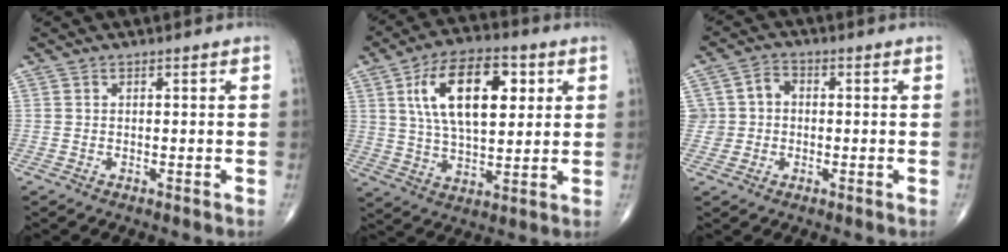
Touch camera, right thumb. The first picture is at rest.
{"total": 16.8, "force": [5.1, 8.4, 13.7], "torque": [-0.210, -0.004, 0.089]}
{"total": 5.1, "force": [-0.1, 4.8, 1.6], "torque": [-0.007, 0.018, -0.007]}